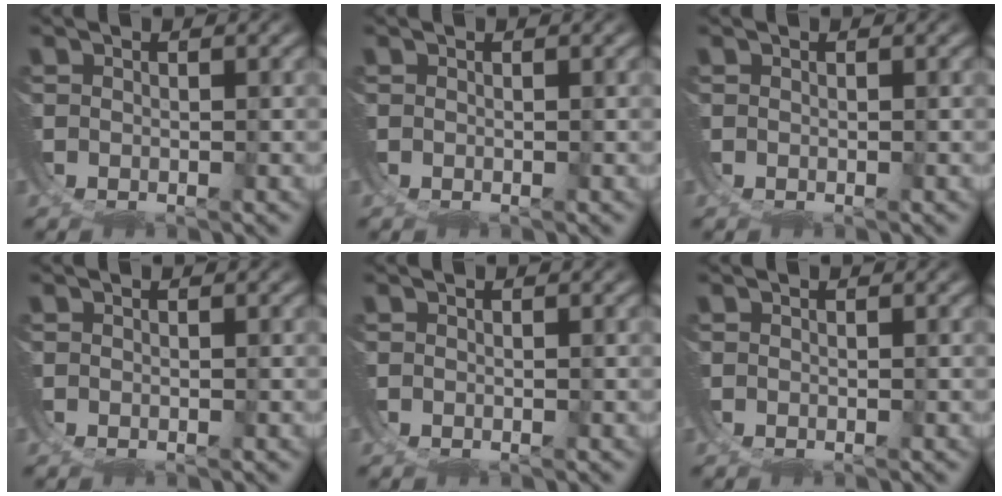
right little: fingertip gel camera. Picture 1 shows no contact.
{"total": 0.0}
{"total": 0.0}
{"total": 0.0}
{"total": 0.0}
{"total": 0.0}